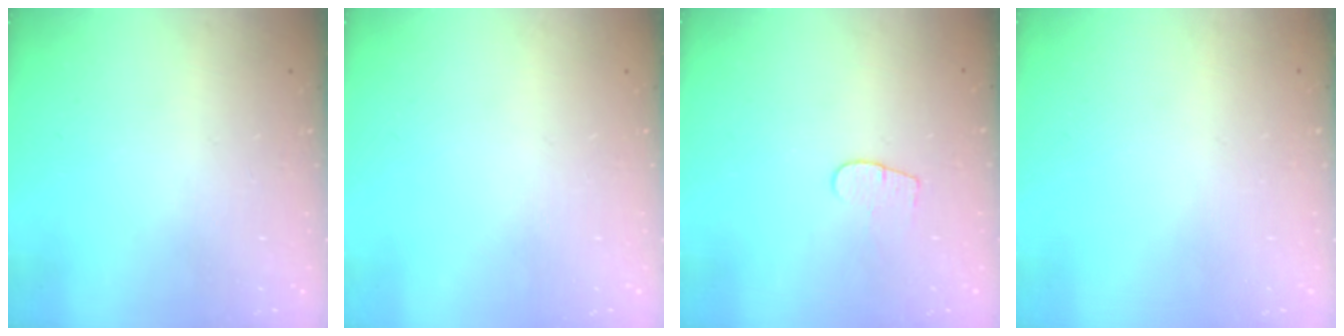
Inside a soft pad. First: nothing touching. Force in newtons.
{"total": 0.0}
{"total": 4.4, "press": 4.4, "slide": 0.3}
{"total": 0.0}